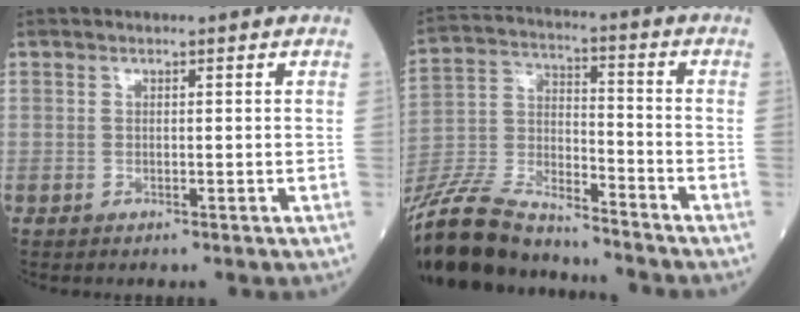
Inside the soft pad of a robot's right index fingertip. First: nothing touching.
{"total": 17.5, "force": [-16.2, 3.2, 5.8], "torque": [-0.130, 0.006, -0.294]}